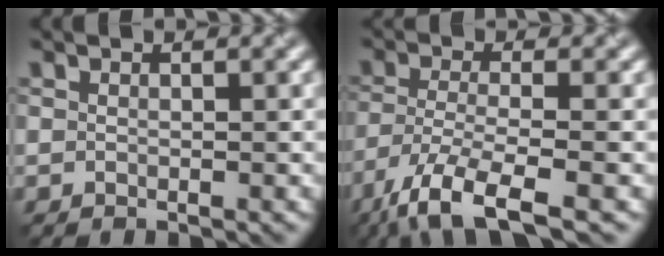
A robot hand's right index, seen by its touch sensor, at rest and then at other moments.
{"total": 7.0, "force": [-4.7, 1.6, 4.9], "torque": [-0.097, -0.011, -0.096]}